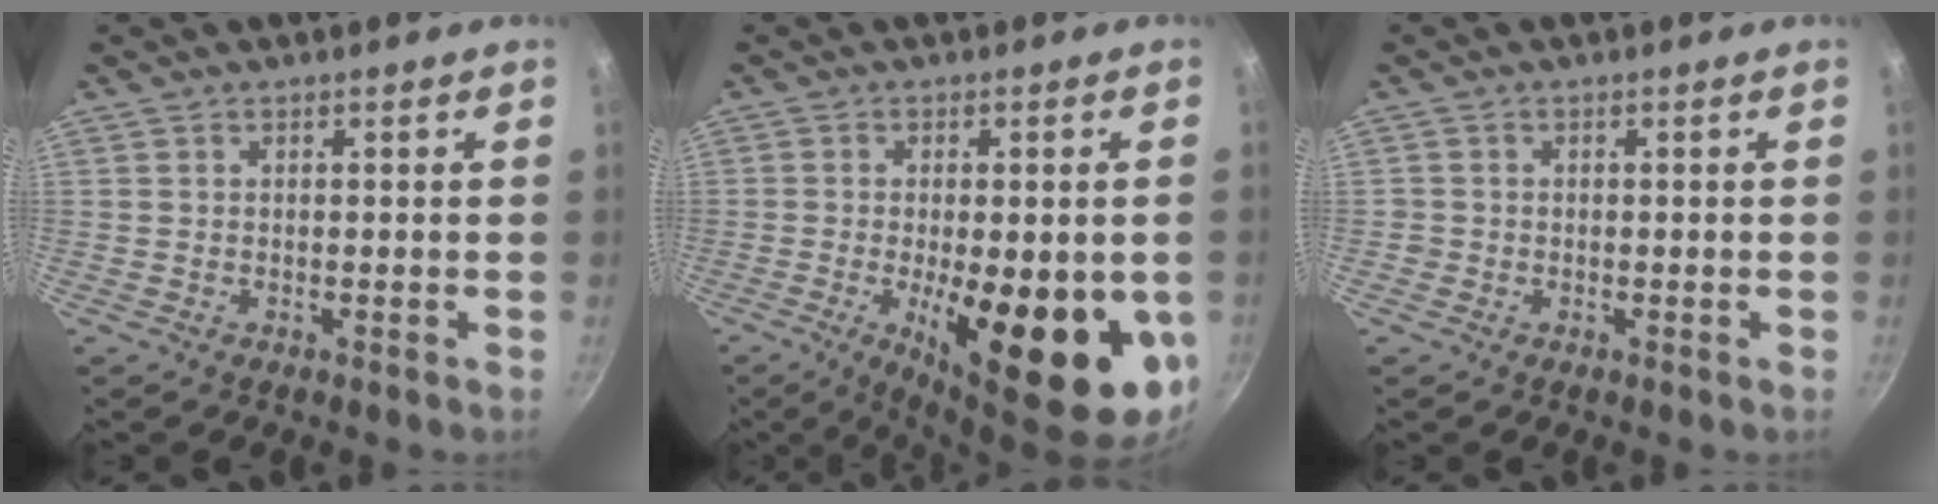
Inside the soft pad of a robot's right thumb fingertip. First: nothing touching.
{"total": 20.0, "force": [-4.4, 6.7, 18.4], "torque": [-0.240, -0.015, -0.050]}
{"total": 1.1, "force": [-0.4, 1.0, 0.2], "torque": [-0.003, 0.002, -0.009]}